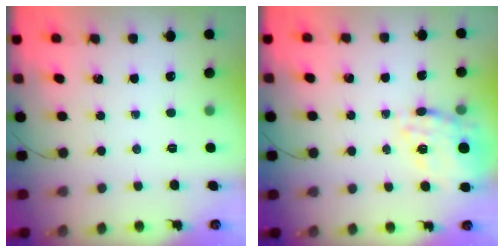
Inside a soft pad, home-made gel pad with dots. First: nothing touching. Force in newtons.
{"total": 16.6, "press": 16.2, "slide": 3.6}